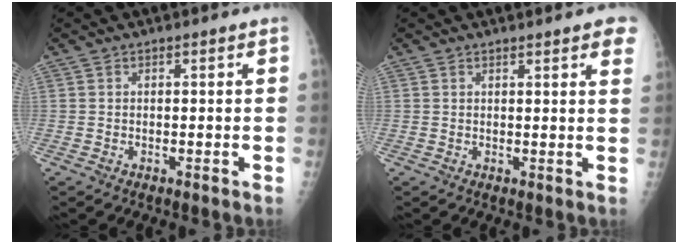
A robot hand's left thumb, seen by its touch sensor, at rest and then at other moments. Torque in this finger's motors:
{"motor_torque": [0.02, 0.18, -0.01, -0.17, 0.07]}